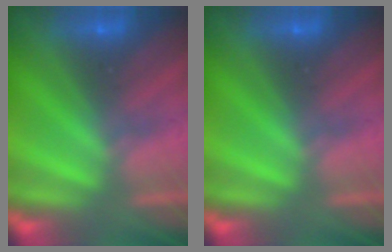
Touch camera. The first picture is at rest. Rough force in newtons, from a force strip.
{"total": 0.0}